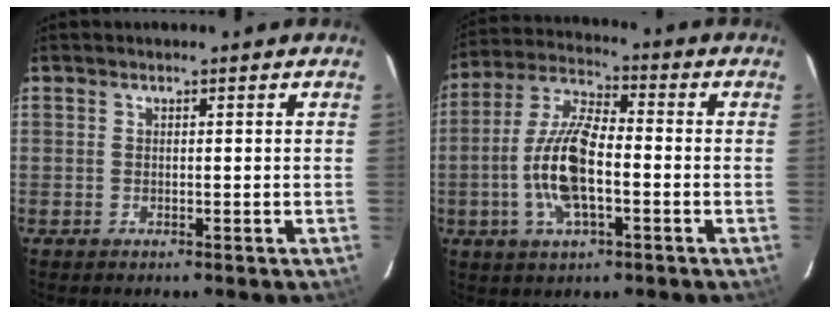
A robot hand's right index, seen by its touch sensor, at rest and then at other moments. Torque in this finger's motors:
{"motor_torque": [2.02, -0.12, 1.05, 0.21]}